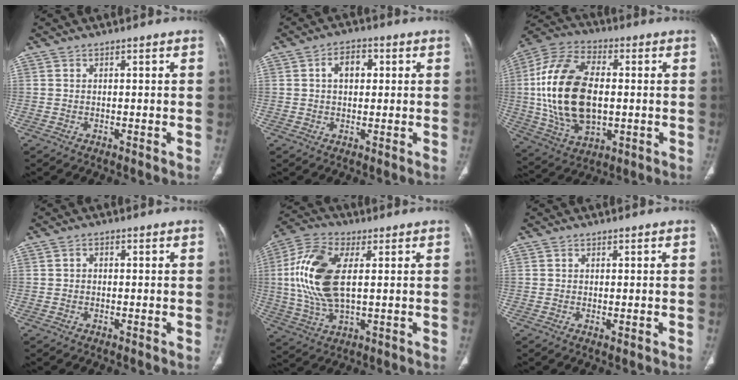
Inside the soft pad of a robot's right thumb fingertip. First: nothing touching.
{"total": 5.5, "force": [1.3, 3.6, 3.9], "torque": [-0.051, 0.009, 0.016]}
{"total": 22.5, "force": [0.3, 13.1, 18.3], "torque": [-0.361, 0.004, 0.013]}
{"total": 1.1, "force": [0.0, 0.9, 0.6], "torque": [-0.004, 0.004, -0.003]}
{"total": 15.9, "force": [2.4, 8.0, 13.5], "torque": [-0.290, 0.005, 0.046]}
{"total": 0.9, "force": [-0.1, 0.4, 0.8], "torque": [-0.019, -0.004, -0.001]}